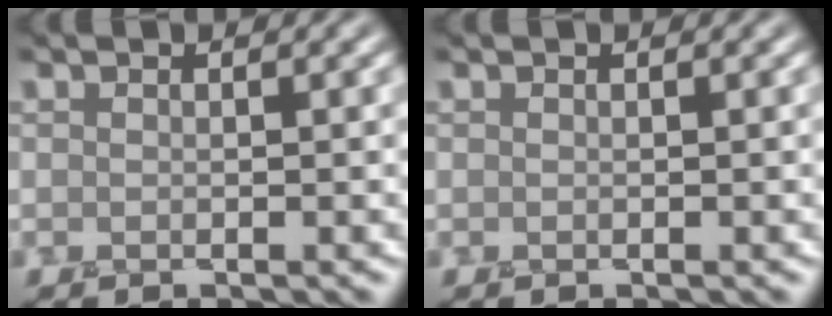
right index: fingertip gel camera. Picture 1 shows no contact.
{"total": 0.0}